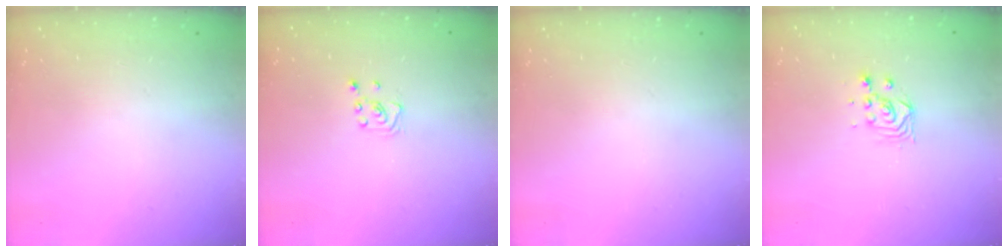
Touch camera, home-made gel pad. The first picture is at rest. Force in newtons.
{"total": 3.0, "press": 2.9, "slide": 0.3}
{"total": 0.0}
{"total": 3.4, "press": 3.4, "slide": 0.1}